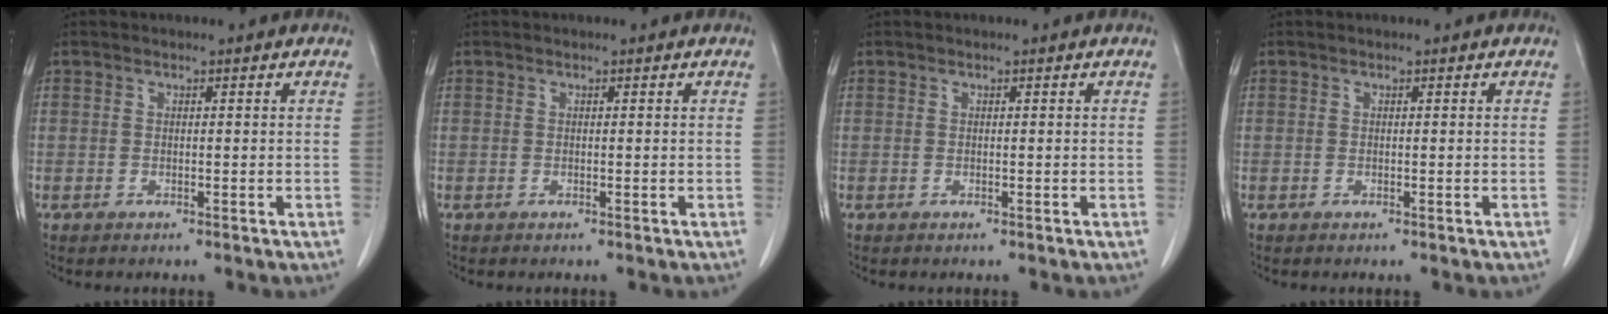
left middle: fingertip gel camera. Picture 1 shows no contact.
{"total": 0.0}
{"total": 0.0}
{"total": 0.0}